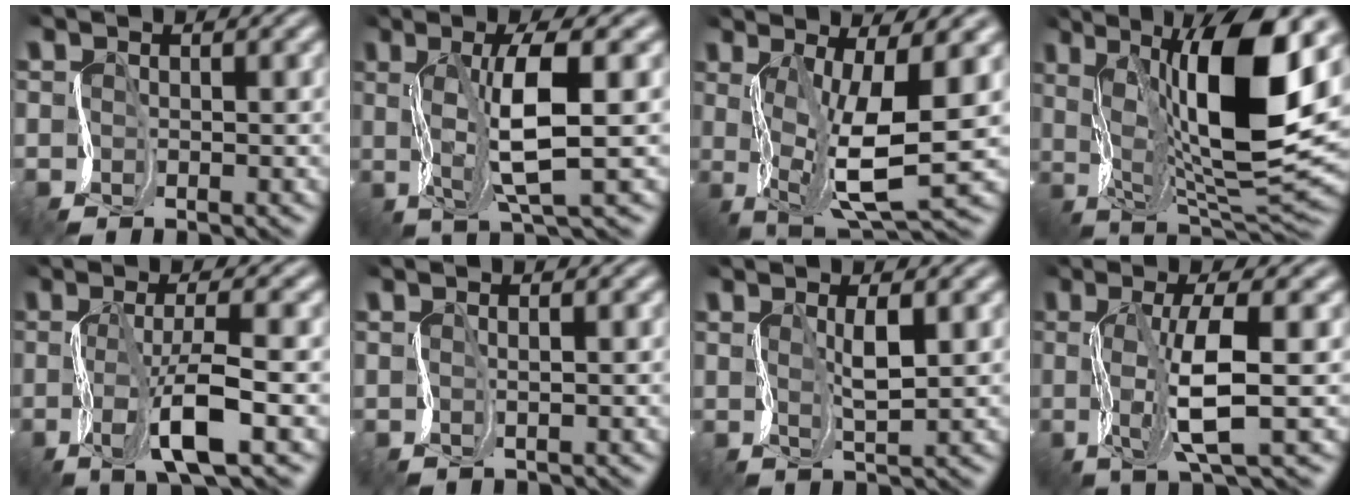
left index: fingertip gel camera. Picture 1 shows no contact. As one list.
[{"total": 5.9, "force": [2.1, 0.9, 5.4], "torque": [-0.100, 0.012, 0.031]}, {"total": 6.8, "force": [1.3, 1.5, 6.5], "torque": [-0.127, -0.001, 0.018]}, {"total": 12.1, "force": [3.9, 3.4, 10.9], "torque": [-0.176, 0.007, 0.060]}, {"total": 5.4, "force": [-1.2, 0.9, 5.2], "torque": [-0.104, 0.017, -0.034]}, {"total": 1.6, "force": [1.5, -0.2, -0.2], "torque": [0.010, 0.012, 0.017]}, {"total": 2.2, "force": [2.1, -0.6, 0.6], "torque": [-0.023, 0.013, 0.033]}, {"total": 5.1, "force": [1.0, 0.7, 4.9], "torque": [-0.104, 0.009, 0.012]}]